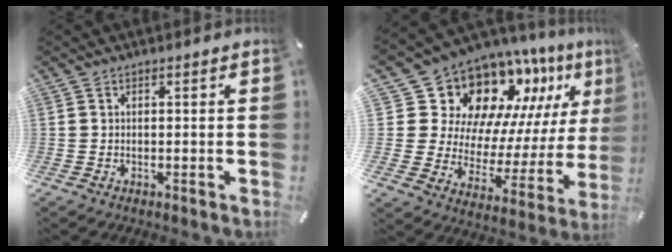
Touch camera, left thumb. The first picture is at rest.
{"total": 17.2, "force": [13.0, 10.0, 5.2], "torque": [-0.088, -0.131, 0.239]}